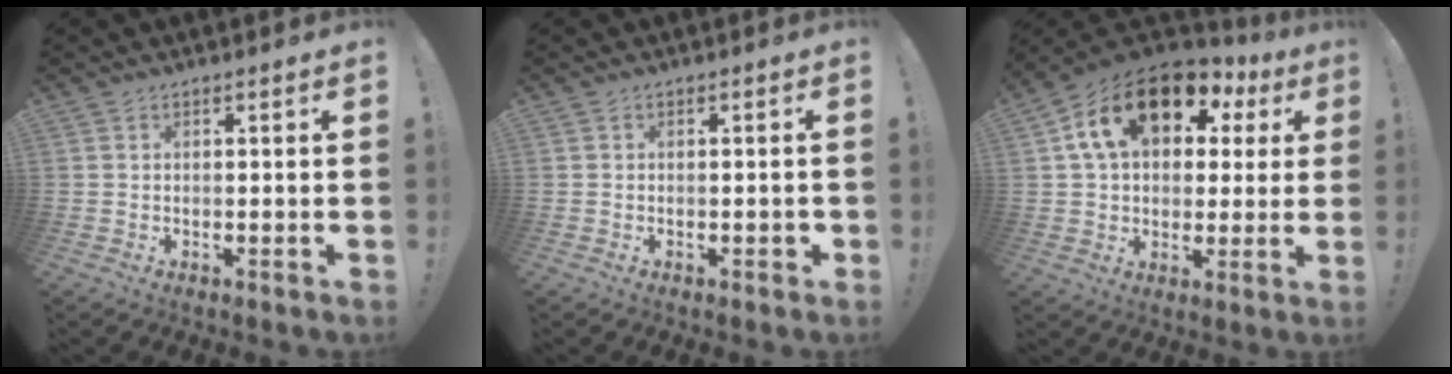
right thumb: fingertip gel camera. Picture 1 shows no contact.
{"total": 1.2, "force": [-0.6, 0.6, 0.9], "torque": [-0.019, 0.006, -0.008]}
{"total": 19.0, "force": [8.3, 11.7, 12.4], "torque": [-0.195, -0.025, 0.146]}